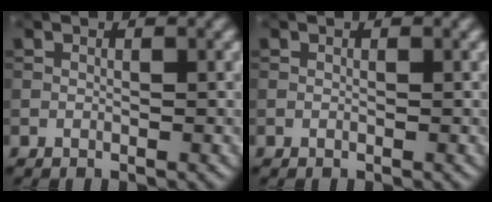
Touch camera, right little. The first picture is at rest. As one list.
[{"total": 0.0}]